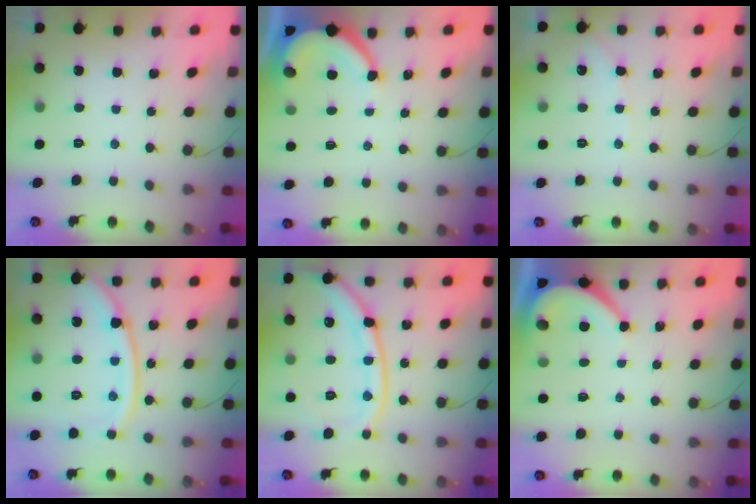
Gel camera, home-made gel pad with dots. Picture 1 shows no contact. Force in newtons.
{"total": 6.8, "press": 6.8, "slide": 0.9}
{"total": 4.4, "press": 4.4, "slide": 0.6}
{"total": 12.6, "press": 12.5, "slide": 1.5}
{"total": 16.5, "press": 16.4, "slide": 1.1}
{"total": 5.3, "press": 5.3, "slide": 0.4}